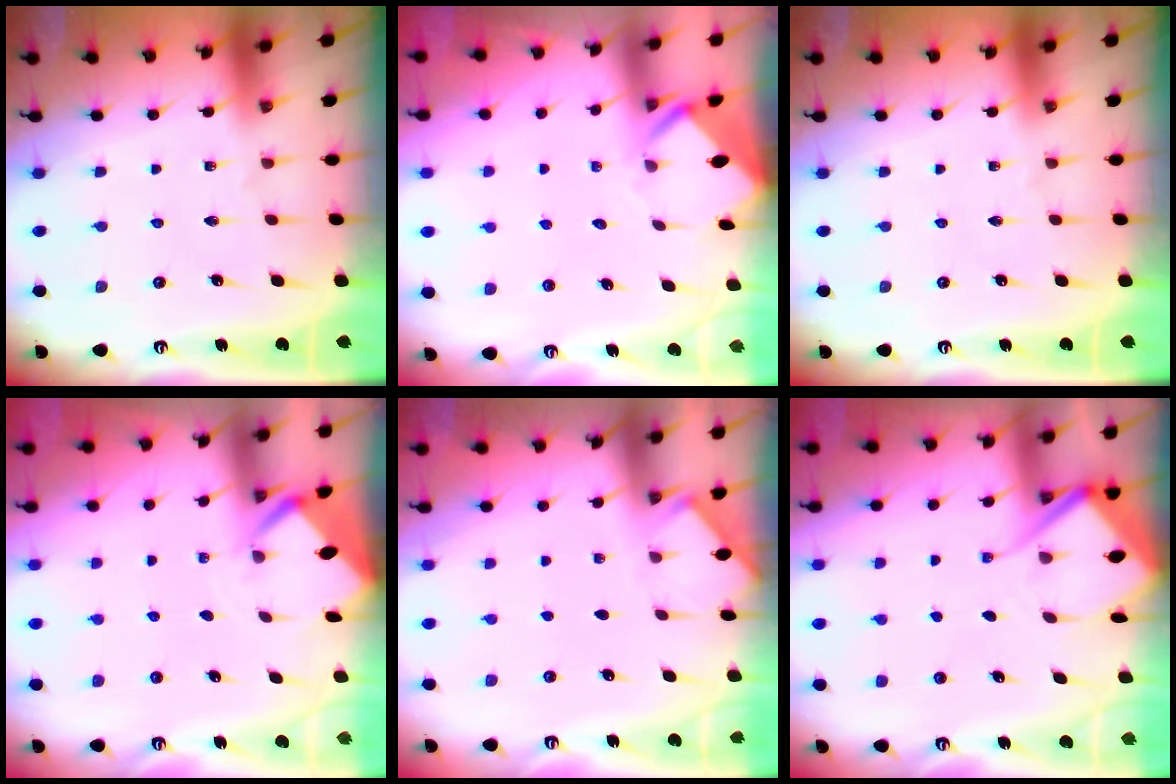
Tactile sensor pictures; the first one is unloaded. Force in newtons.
{"total": 3.5, "press": 3.5, "slide": 0.1}
{"total": 0.0}
{"total": 2.9, "press": 2.9, "slide": 0.2}
{"total": 2.0, "press": 2.0, "slide": 0.3}
{"total": 6.7, "press": 6.7, "slide": 0.7}